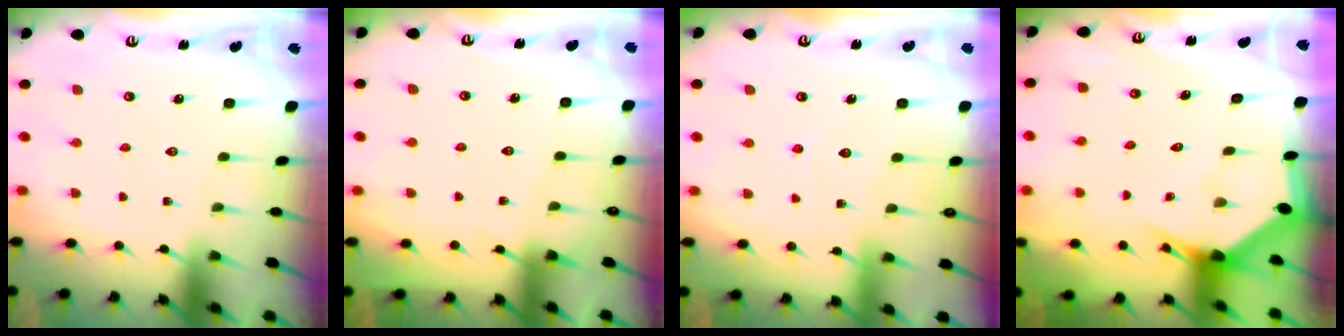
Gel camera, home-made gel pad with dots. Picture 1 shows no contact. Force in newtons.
{"total": 1.9, "press": 1.9, "slide": 0.3}
{"total": 5.1, "press": 5.1, "slide": 0.5}
{"total": 2.6, "press": 2.6, "slide": 0.1}